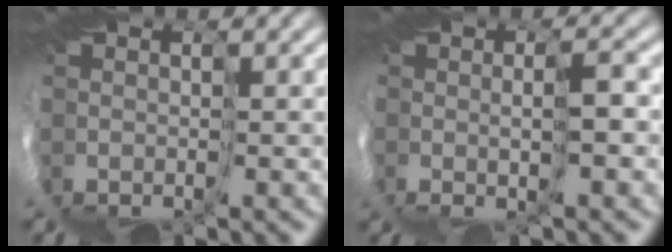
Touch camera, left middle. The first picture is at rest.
{"total": 2.4, "force": [0.5, -1.3, 2.0], "torque": [-0.040, -0.007, 0.008]}